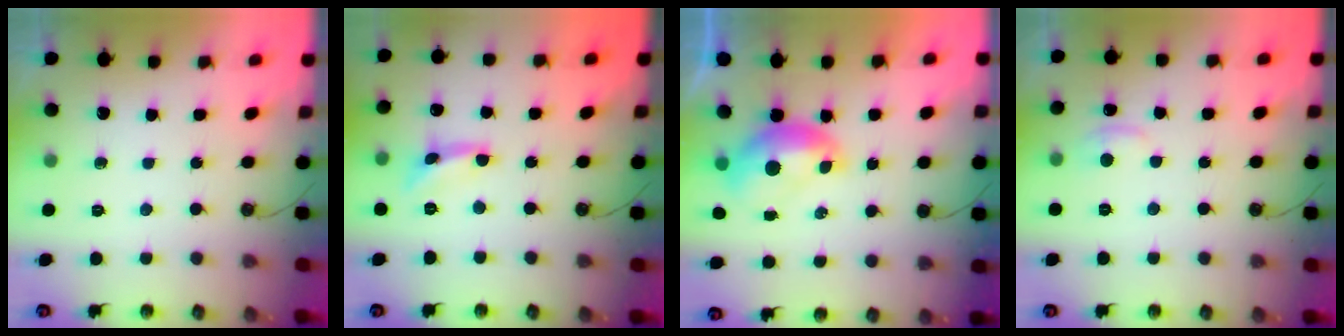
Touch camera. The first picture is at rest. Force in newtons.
{"total": 1.1, "press": 1.0, "slide": 0.4}
{"total": 1.6, "press": 1.6, "slide": 0.4}
{"total": 1.4, "press": 1.1, "slide": 0.8}